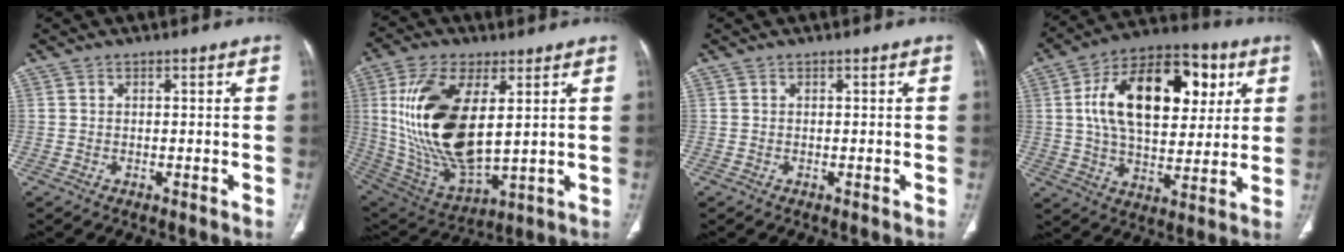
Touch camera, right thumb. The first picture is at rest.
{"total": 22.1, "force": [4.2, 10.4, 19.1], "torque": [-0.378, -0.026, 0.091]}
{"total": 0.0}
{"total": 23.3, "force": [6.0, 13.1, 18.3], "torque": [-0.270, 0.003, 0.090]}